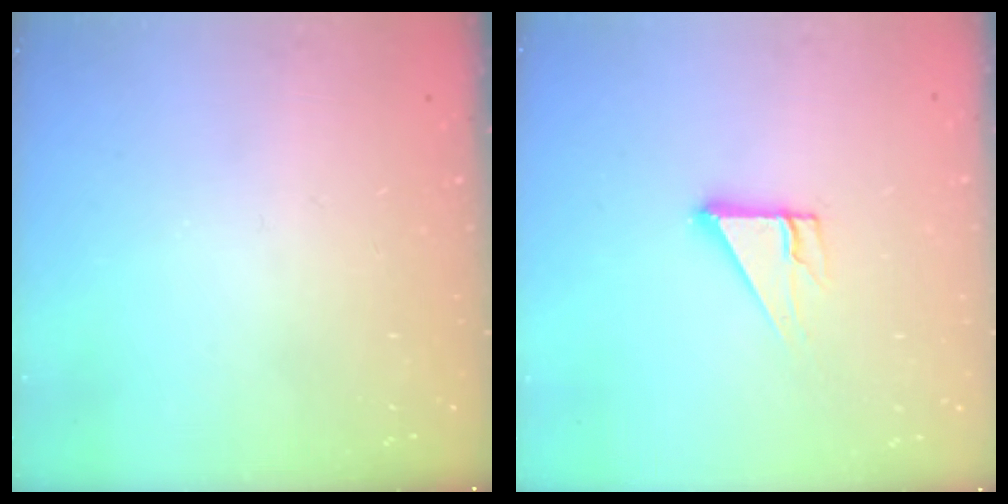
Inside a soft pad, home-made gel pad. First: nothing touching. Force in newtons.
{"total": 5.1, "press": 5.0, "slide": 0.4}